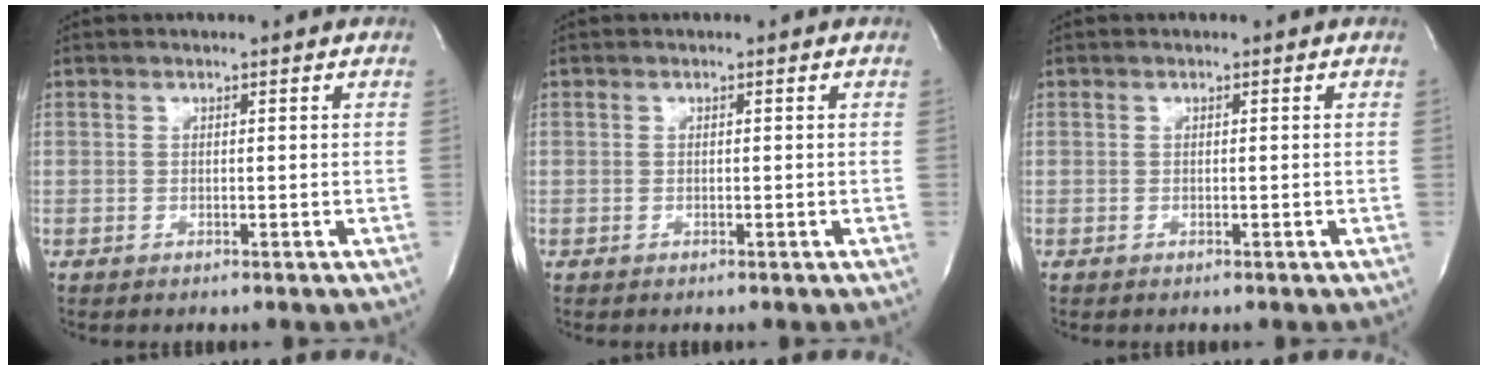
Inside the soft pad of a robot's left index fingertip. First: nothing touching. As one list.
[{"total": 0.0}, {"total": 0.0}]